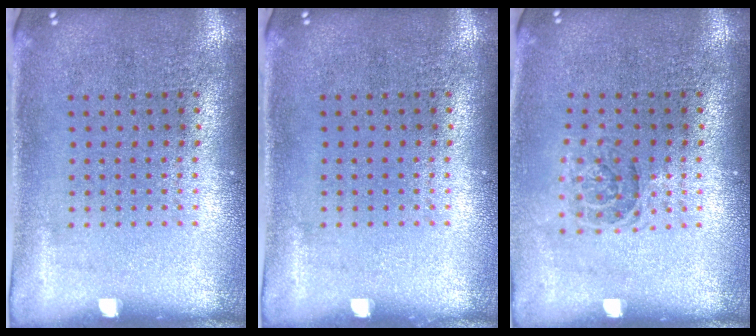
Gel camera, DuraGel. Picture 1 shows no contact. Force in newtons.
{"total": 0.0}
{"total": 1.2, "press": 1.1, "slide": 0.5}